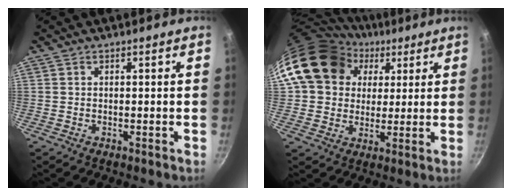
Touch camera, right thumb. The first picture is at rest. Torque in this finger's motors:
{"motor_torque": [1.97, 2.16, 0.70, -0.65, 0.19]}